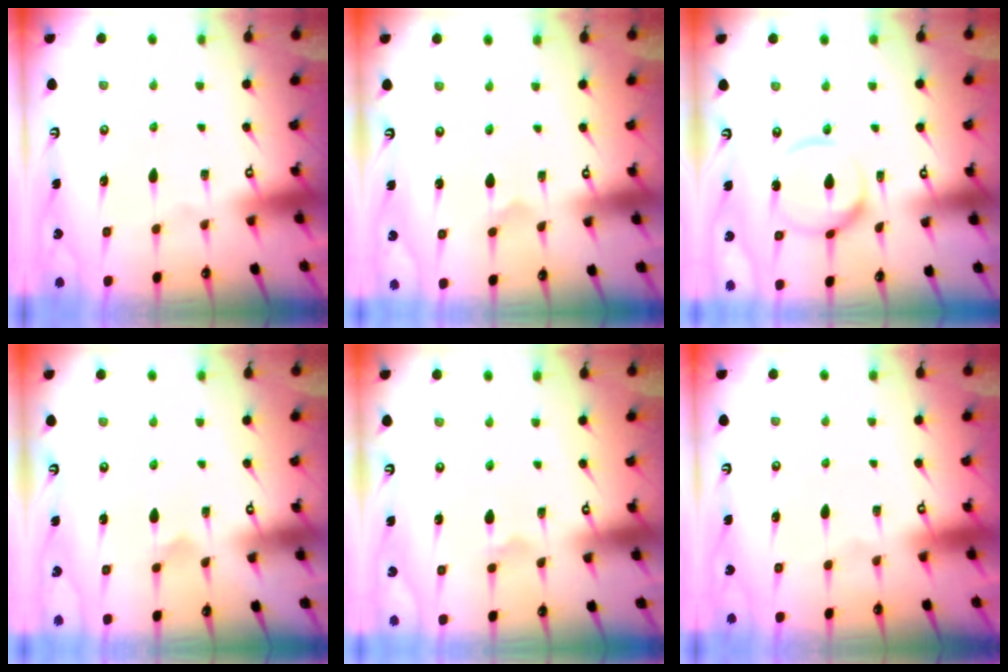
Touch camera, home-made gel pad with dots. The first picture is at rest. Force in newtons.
{"total": 0.0}
{"total": 10.9, "press": 10.9, "slide": 0.9}
{"total": 2.9, "press": 2.9, "slide": 0.2}
{"total": 2.3, "press": 2.3, "slide": 0.2}
{"total": 0.0}